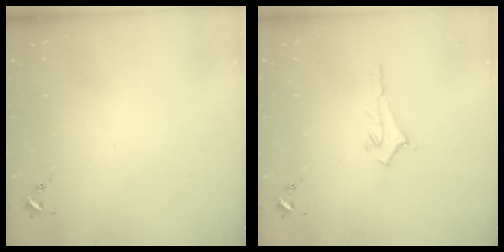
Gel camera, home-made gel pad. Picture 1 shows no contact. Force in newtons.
{"total": 2.9, "press": 2.8, "slide": 0.4}